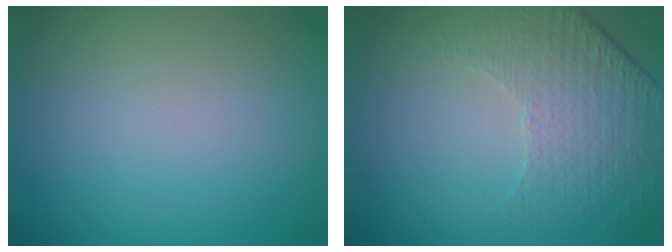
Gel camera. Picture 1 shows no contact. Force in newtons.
{"total": 4.7, "press": 3.1, "slide": 3.5}